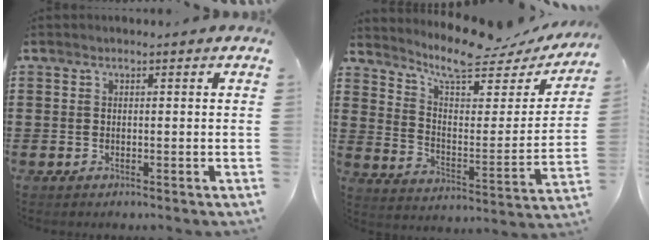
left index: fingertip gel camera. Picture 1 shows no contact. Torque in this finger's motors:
{"motor_torque": [2.14, 0.00, 0.26, 0.03]}